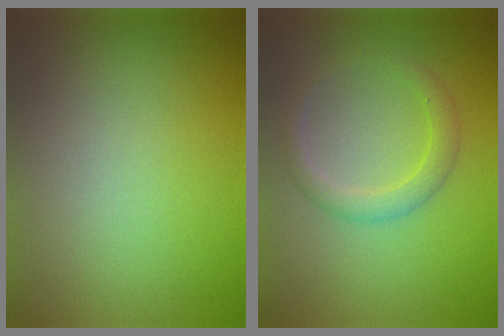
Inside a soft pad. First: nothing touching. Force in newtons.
{"total": 2.2, "press": 2.2, "slide": 0.1}